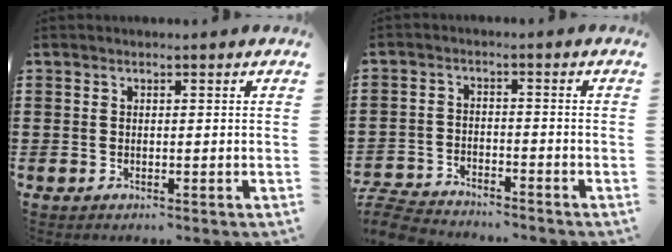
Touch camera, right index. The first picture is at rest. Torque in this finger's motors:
{"motor_torque": [-1.37, 0.77, -1.06, -0.21]}